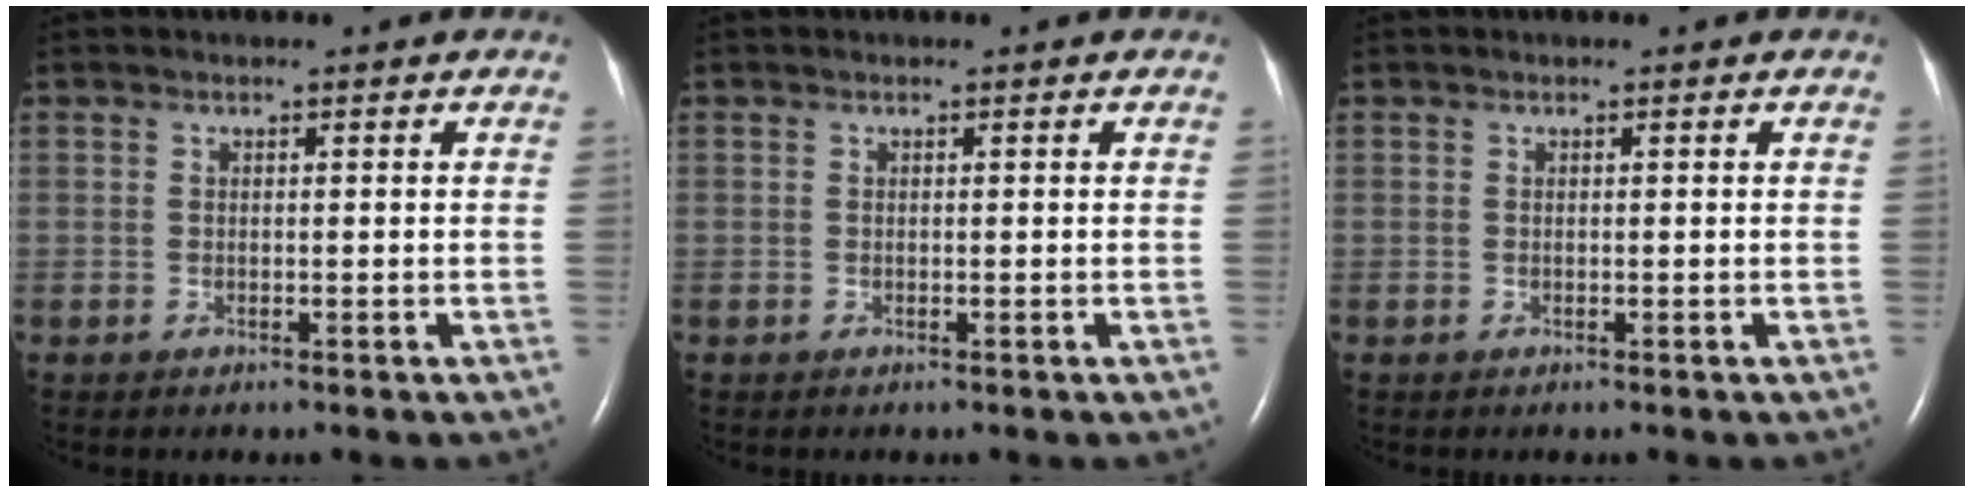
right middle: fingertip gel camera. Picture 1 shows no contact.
{"total": 0.0}
{"total": 0.0}